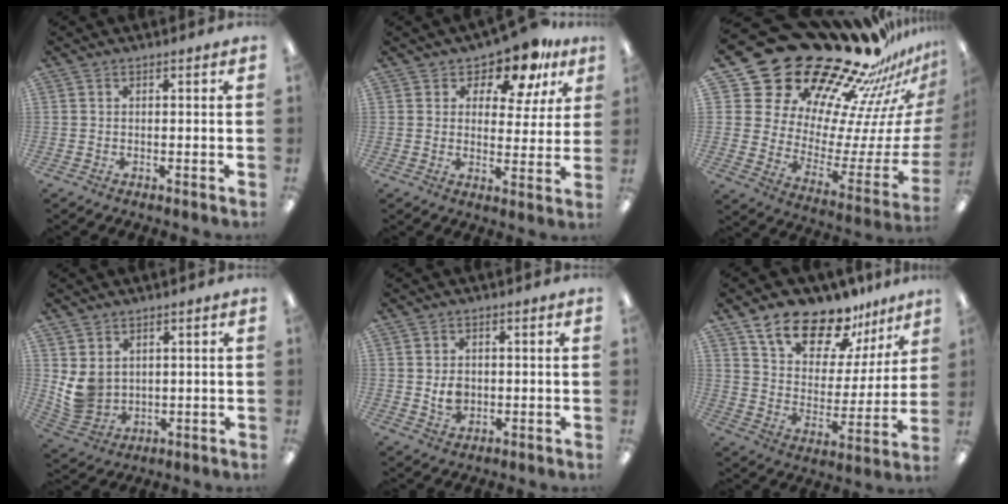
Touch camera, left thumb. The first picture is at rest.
{"total": 9.8, "force": [7.7, 4.4, 4.1], "torque": [-0.069, -0.052, 0.137]}
{"total": 30.4, "force": [25.0, 12.9, 11.4], "torque": [-0.136, -0.235, 0.469]}
{"total": 7.2, "force": [2.4, 6.1, 3.0], "torque": [-0.072, -0.006, 0.053]}
{"total": 4.2, "force": [0.2, 3.5, 2.3], "torque": [-0.029, 0.001, 0.002]}
{"total": 16.9, "force": [13.7, 7.4, 6.4], "torque": [-0.114, -0.100, 0.245]}